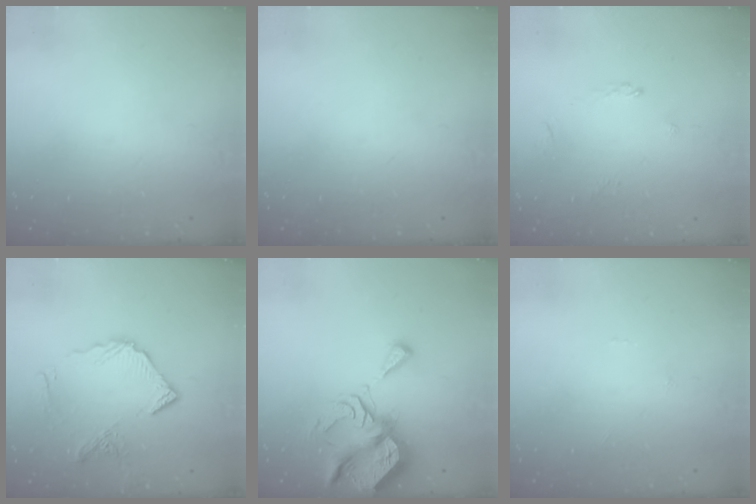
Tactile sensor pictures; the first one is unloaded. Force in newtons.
{"total": 0.0}
{"total": 1.6, "press": 1.5, "slide": 0.5}
{"total": 10.6, "press": 10.5, "slide": 1.2}
{"total": 10.1, "press": 10.0, "slide": 1.3}
{"total": 0.0}